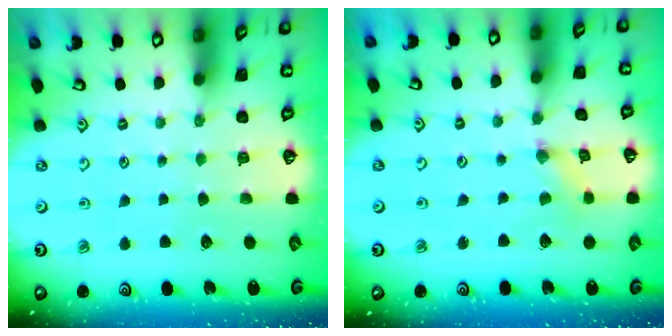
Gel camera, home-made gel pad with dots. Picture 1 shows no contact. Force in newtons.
{"total": 1.4, "press": 1.3, "slide": 0.3}